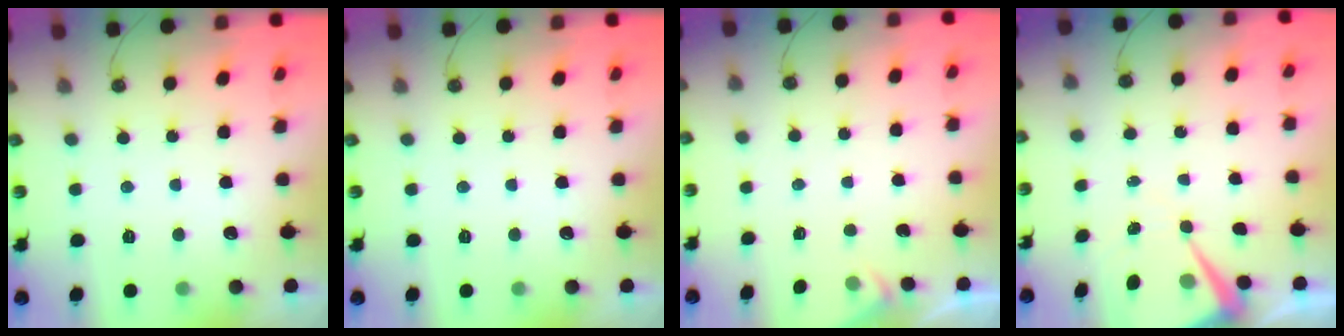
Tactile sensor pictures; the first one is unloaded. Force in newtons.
{"total": 0.0}
{"total": 2.8, "press": 2.7, "slide": 0.4}
{"total": 7.8, "press": 7.8, "slide": 0.7}